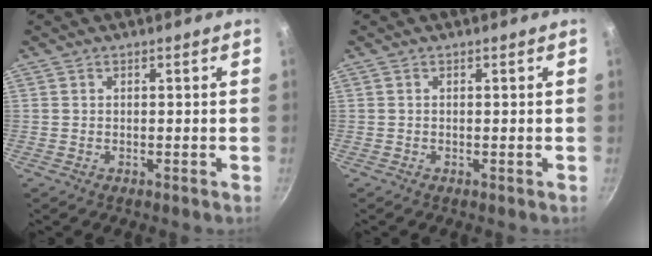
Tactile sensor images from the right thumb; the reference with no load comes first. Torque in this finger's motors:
{"motor_torque": [-0.06, -0.28, 0.32, 0.04, -0.03]}